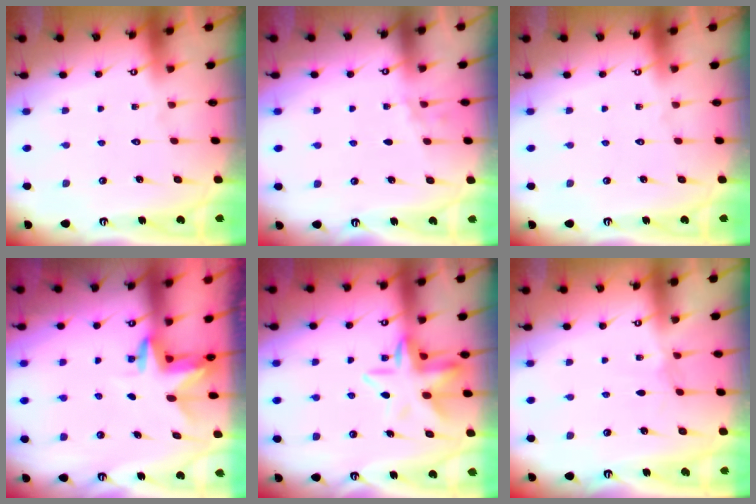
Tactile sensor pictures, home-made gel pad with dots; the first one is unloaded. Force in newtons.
{"total": 2.5, "press": 1.6, "slide": 1.8}
{"total": 0.0}
{"total": 2.7, "press": 2.7, "slide": 0.2}
{"total": 9.9, "press": 9.7, "slide": 1.6}
{"total": 0.7, "press": 0.6, "slide": 0.3}